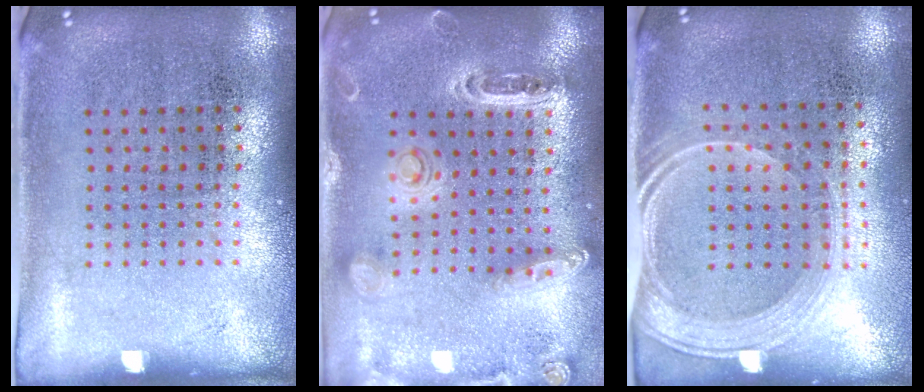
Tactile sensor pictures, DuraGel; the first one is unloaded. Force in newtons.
{"total": 1.4, "press": 1.3, "slide": 0.2}
{"total": 2.0, "press": 1.7, "slide": 1.1}